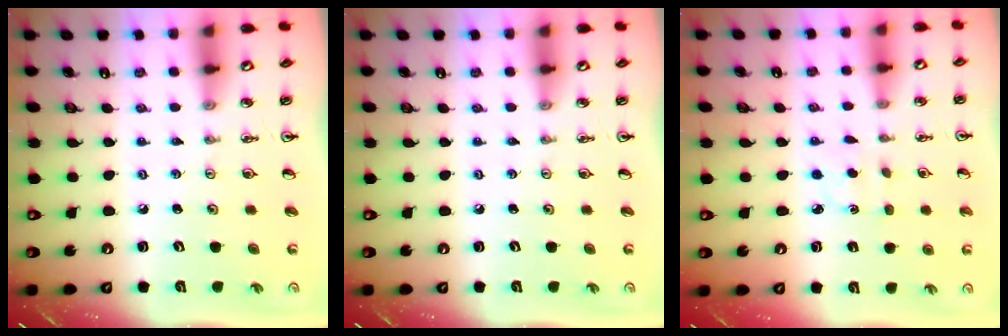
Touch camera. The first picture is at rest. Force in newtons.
{"total": 0.0}
{"total": 1.6, "press": 1.5, "slide": 0.5}